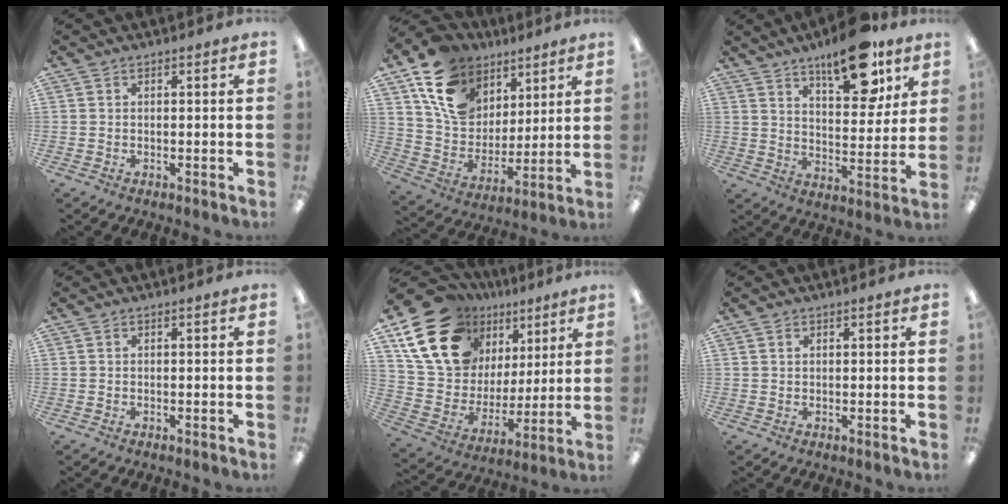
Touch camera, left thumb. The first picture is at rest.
{"total": 16.3, "force": [8.8, 12.1, 6.6], "torque": [-0.122, -0.039, 0.172]}
{"total": 16.1, "force": [11.1, 6.1, 10.0], "torque": [-0.130, -0.061, 0.180]}
{"total": 0.0}
{"total": 21.4, "force": [12.0, 14.9, 9.7], "torque": [-0.187, -0.052, 0.233]}
{"total": 0.8, "force": [0.4, 0.5, 0.4], "torque": [-0.010, 0.003, 0.008]}